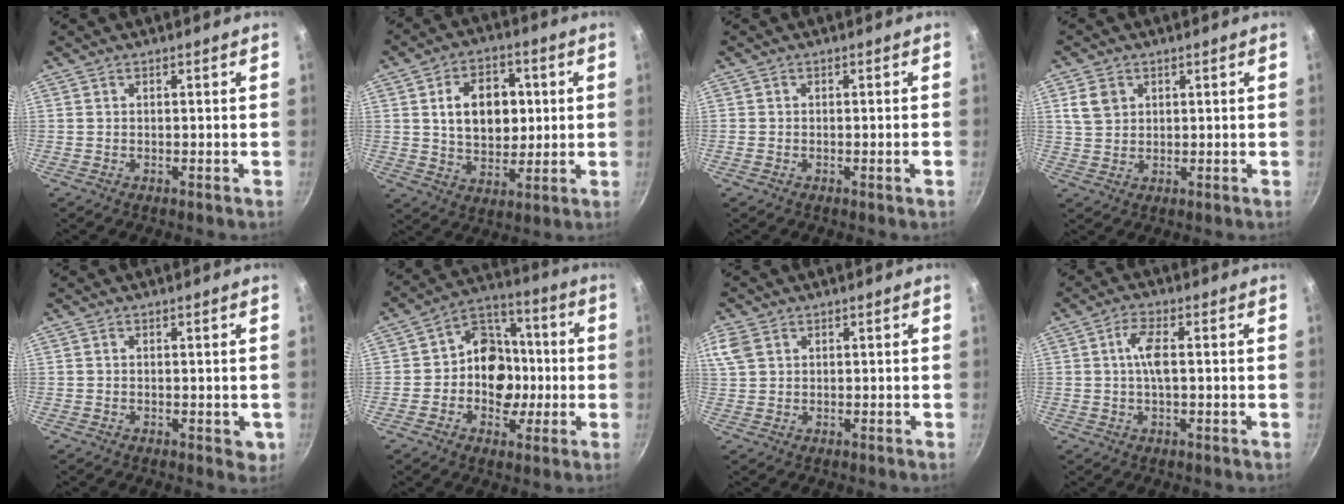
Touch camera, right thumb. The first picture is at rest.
{"total": 13.0, "force": [2.2, 9.3, 8.9], "torque": [-0.099, -0.003, 0.038]}
{"total": 1.1, "force": [-0.5, 0.1, 1.0], "torque": [-0.018, 0.008, -0.010]}
{"total": 4.0, "force": [1.6, 3.3, 1.7], "torque": [-0.015, 0.001, 0.032]}
{"total": 2.8, "force": [-0.1, 1.8, 2.2], "torque": [-0.021, -0.003, 0.000]}
{"total": 13.2, "force": [-1.3, 10.8, 7.4], "torque": [-0.061, 0.029, -0.037]}
{"total": 5.7, "force": [2.4, 4.1, 3.1], "torque": [-0.065, 0.007, 0.048]}
{"total": 5.0, "force": [0.5, 1.7, 4.6], "torque": [-0.097, 0.009, 0.005]}